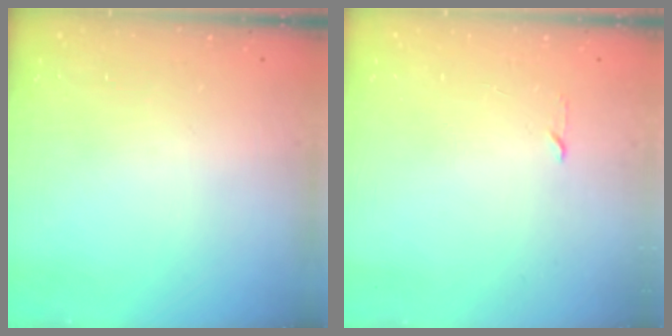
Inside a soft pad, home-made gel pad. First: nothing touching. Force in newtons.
{"total": 2.3, "press": 2.2, "slide": 0.3}